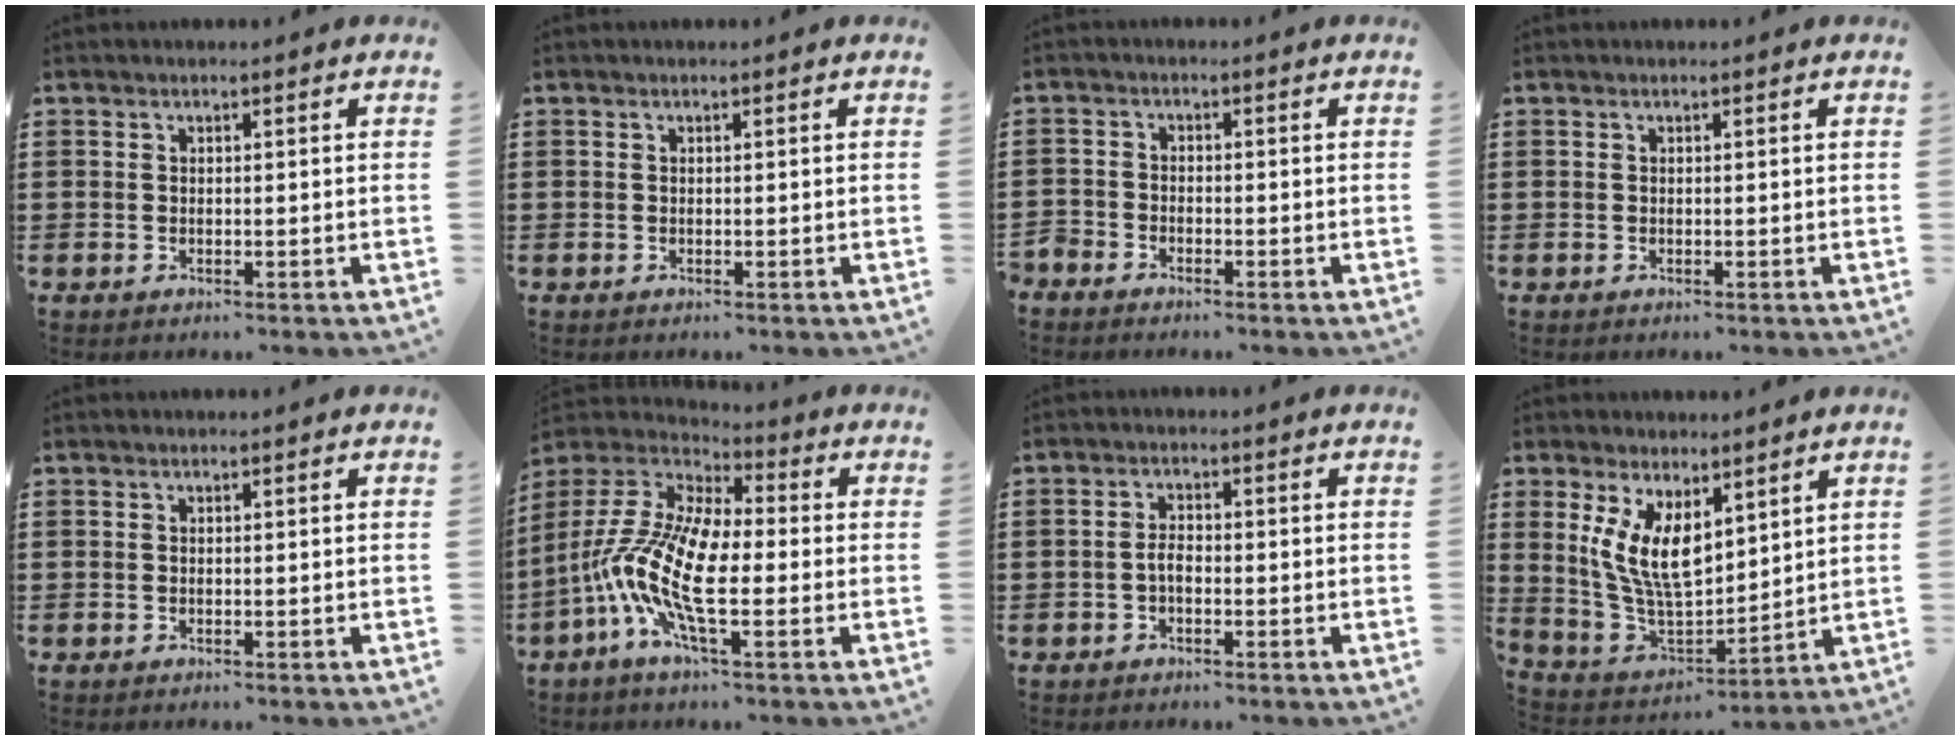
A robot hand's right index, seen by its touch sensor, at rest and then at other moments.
{"total": 0.0}
{"total": 1.9, "force": [-1.8, 0.4, -0.1], "torque": [-0.003, 0.004, -0.041]}
{"total": 0.0}
{"total": 0.0}
{"total": 13.9, "force": [-3.3, 5.3, 12.4], "torque": [-0.291, -0.011, -0.070]}
{"total": 2.1, "force": [-0.7, 0.9, 1.8], "torque": [-0.042, 0.000, -0.016]}
{"total": 8.7, "force": [4.3, 4.0, 6.4], "torque": [-0.156, -0.019, 0.078]}